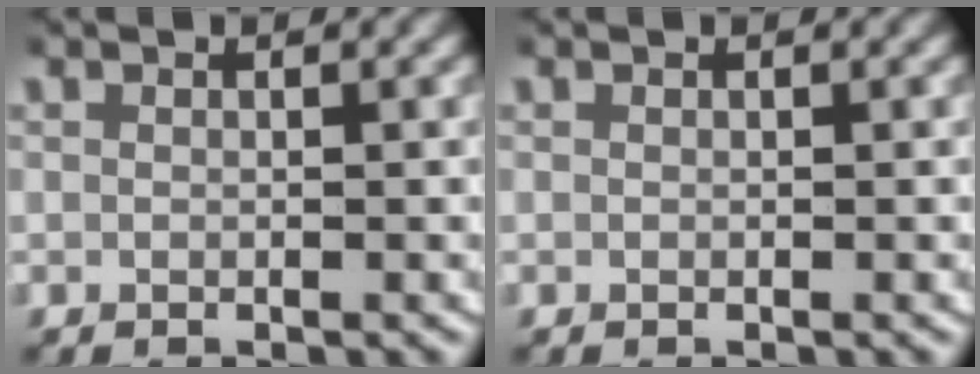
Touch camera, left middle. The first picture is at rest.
{"total": 0.0}